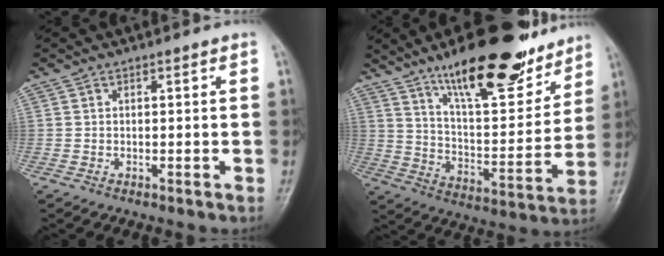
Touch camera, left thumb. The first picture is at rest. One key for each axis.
{"total": 22.0, "fx": 15.4, "fy": 7.1, "fz": 14.1, "tx": -0.168, "ty": -0.076, "tz": 0.249}